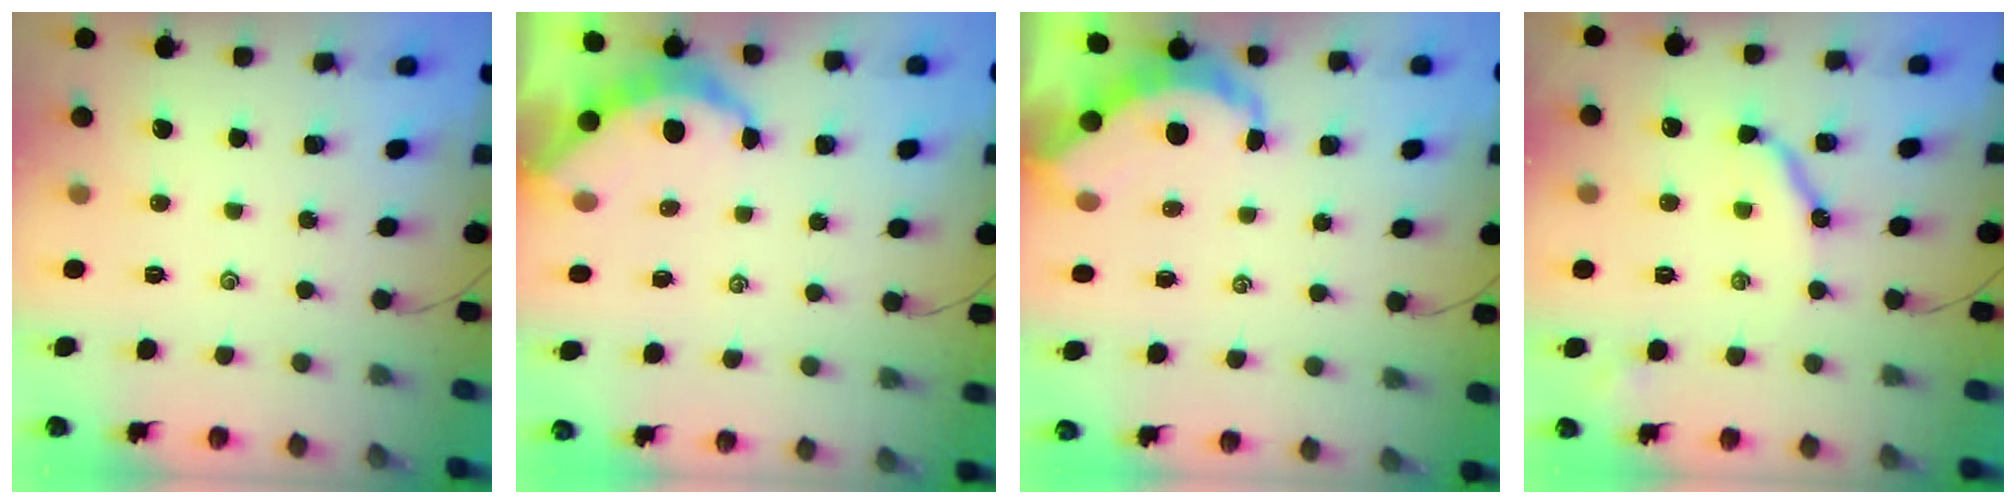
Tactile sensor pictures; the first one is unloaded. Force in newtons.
{"total": 5.3, "press": 5.3, "slide": 0.1}
{"total": 6.1, "press": 6.1, "slide": 0.4}
{"total": 10.6, "press": 10.5, "slide": 1.1}